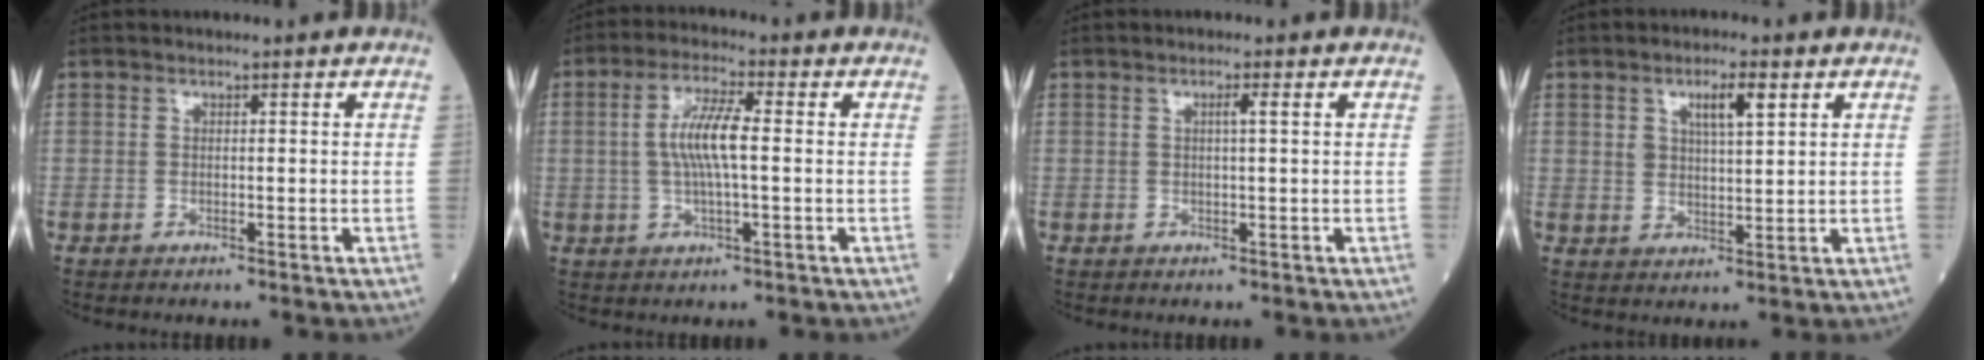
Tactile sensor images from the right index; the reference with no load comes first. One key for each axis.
{"total": 6.9, "fx": 0.3, "fy": 1.0, "fz": 6.9, "tx": -0.142, "ty": 0.006, "tz": 0.003}
{"total": 1.3, "fx": 0.3, "fy": -0.3, "fz": 1.2, "tx": -0.021, "ty": 0.002, "tz": 0.005}
{"total": 5.0, "fx": 2.5, "fy": 1.5, "fz": 4.0, "tx": -0.074, "ty": 0.006, "tz": 0.048}